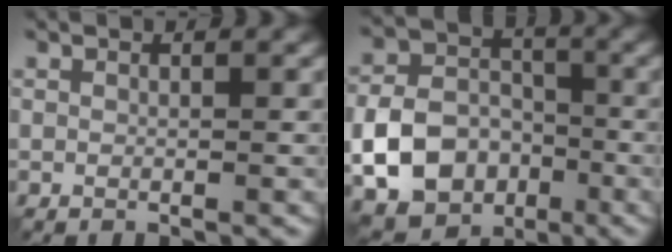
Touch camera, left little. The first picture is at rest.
{"total": 8.4, "force": [-2.8, 6.5, 4.6], "torque": [-0.078, -0.003, -0.057]}